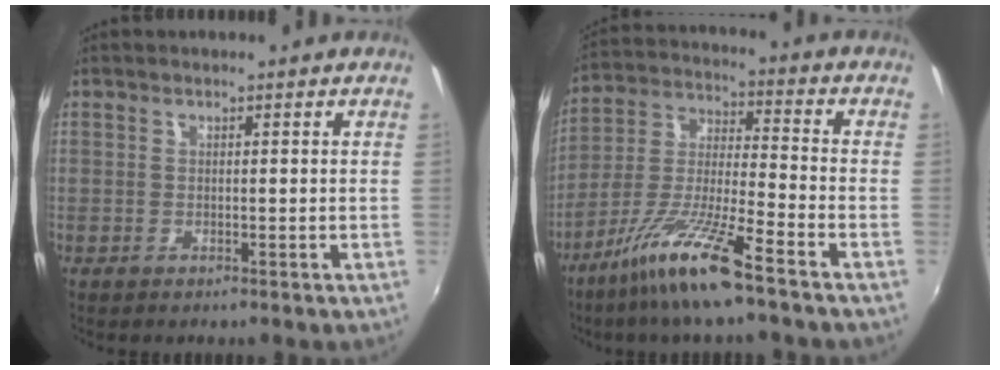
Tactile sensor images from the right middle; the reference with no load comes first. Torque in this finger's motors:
{"motor_torque": [1.10, -1.04, 0.48, 0.21]}